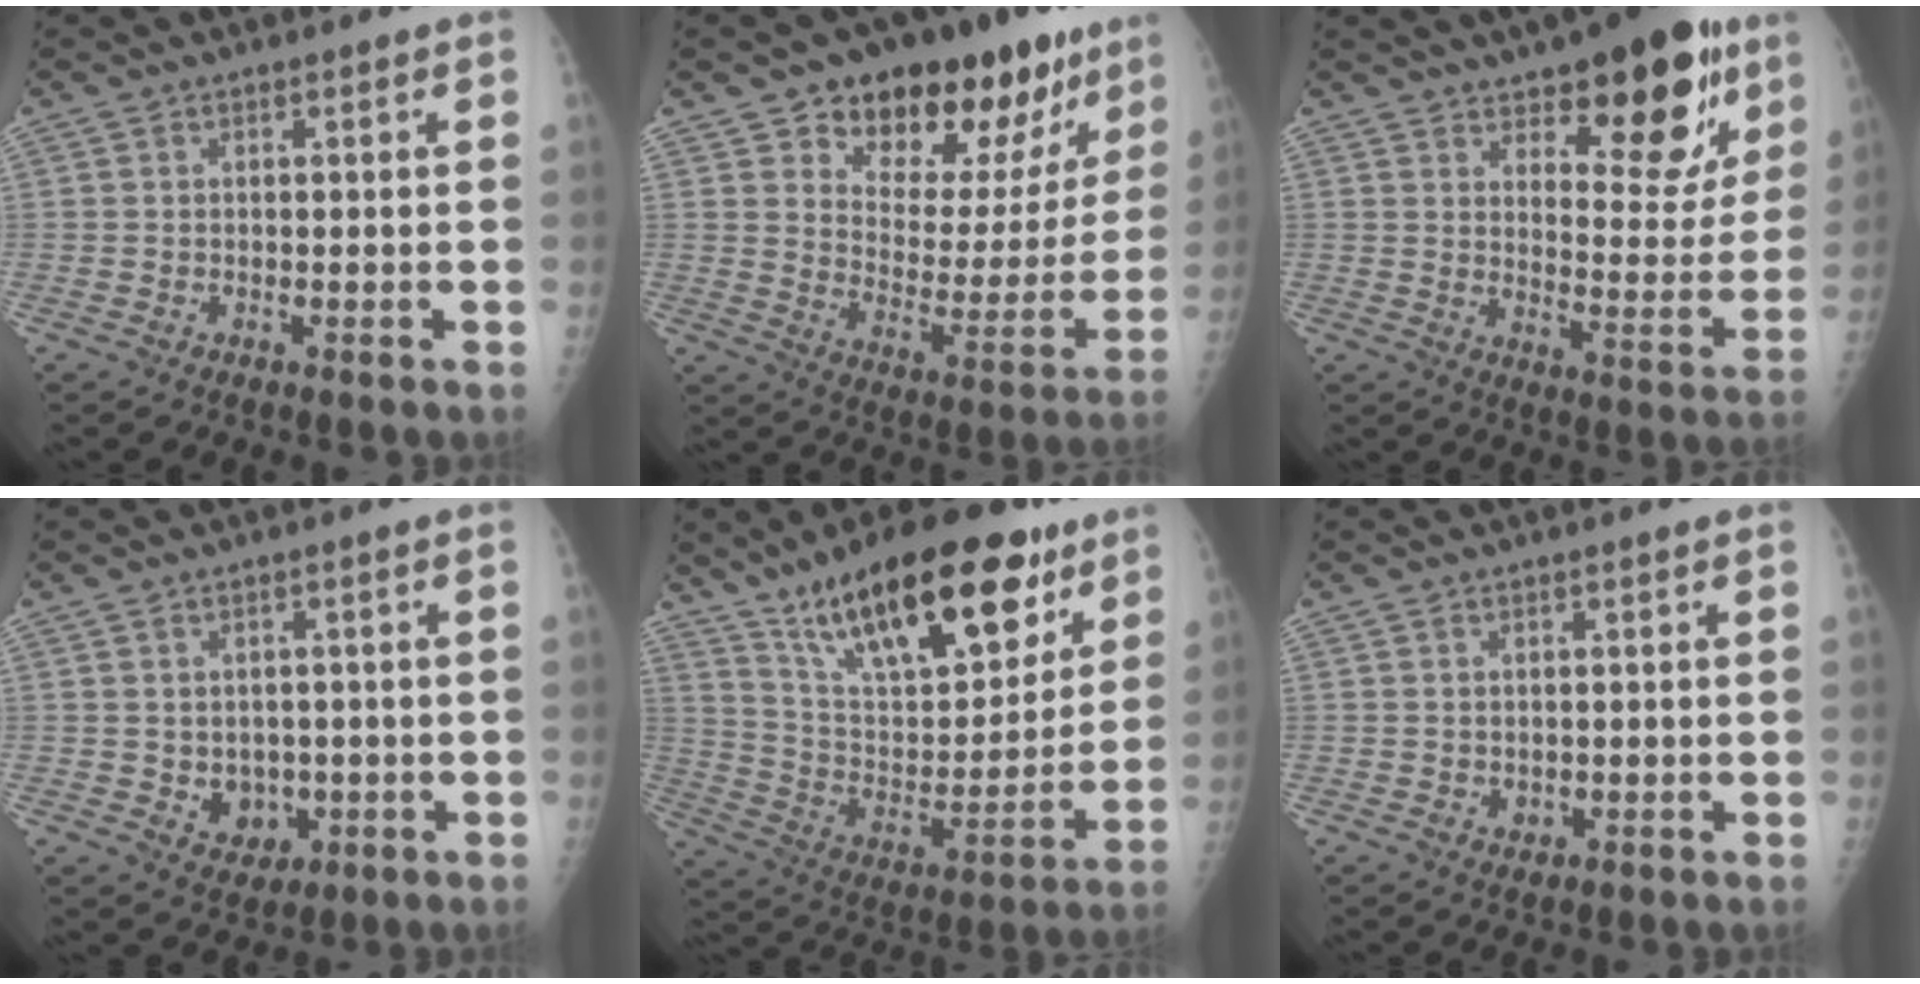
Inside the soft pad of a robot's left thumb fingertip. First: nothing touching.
{"total": 22.4, "force": [13.9, 11.5, 13.3], "torque": [-0.130, -0.058, 0.210]}
{"total": 18.5, "force": [11.0, 7.8, 12.6], "torque": [-0.112, -0.064, 0.159]}
{"total": 5.3, "force": [-0.8, 4.4, 2.8], "torque": [-0.014, 0.001, 0.002]}
{"total": 27.3, "force": [16.8, 10.7, 18.6], "torque": [-0.258, -0.041, 0.284]}
{"total": 1.3, "force": [0.0, 1.1, 0.7], "torque": [-0.007, 0.000, 0.005]}